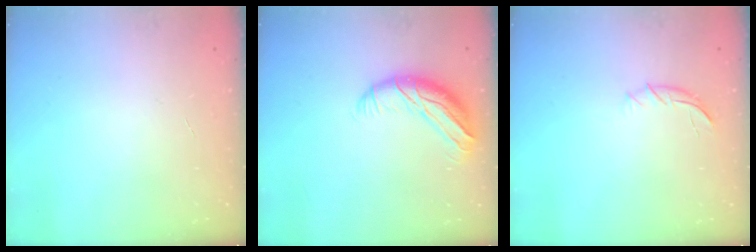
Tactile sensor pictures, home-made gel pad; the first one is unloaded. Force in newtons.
{"total": 10.8, "press": 10.5, "slide": 2.6}
{"total": 7.2, "press": 7.1, "slide": 1.1}